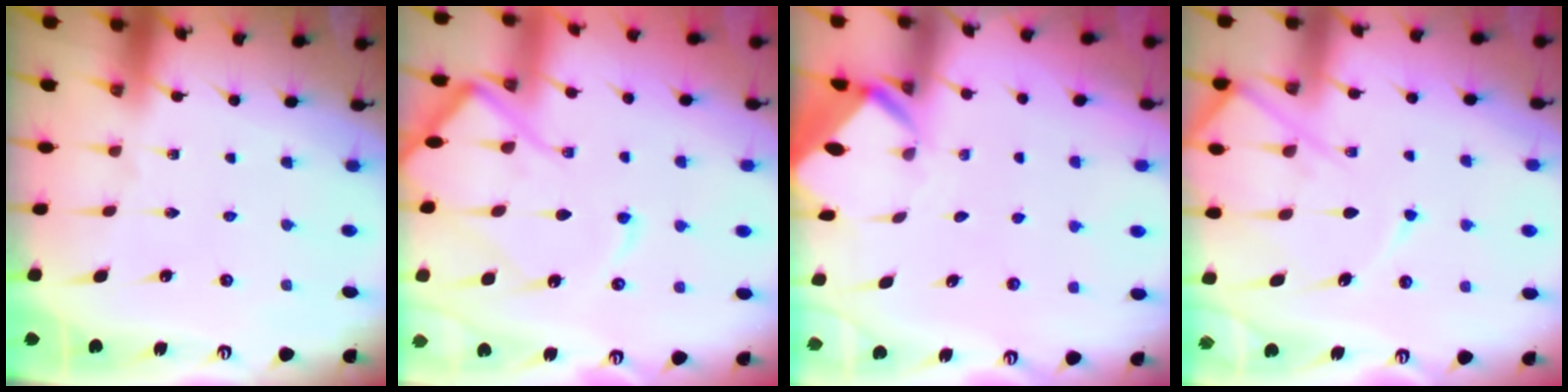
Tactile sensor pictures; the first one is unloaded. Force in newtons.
{"total": 12.6, "press": 12.5, "slide": 1.3}
{"total": 3.2, "press": 3.2, "slide": 0.1}
{"total": 11.7, "press": 11.6, "slide": 1.2}